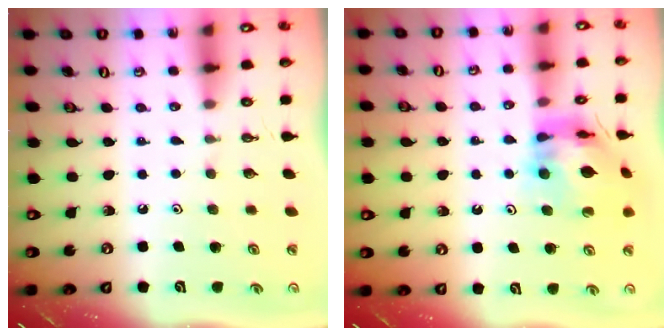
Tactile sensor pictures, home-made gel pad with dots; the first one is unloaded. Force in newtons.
{"total": 13.6, "press": 13.5, "slide": 1.7}